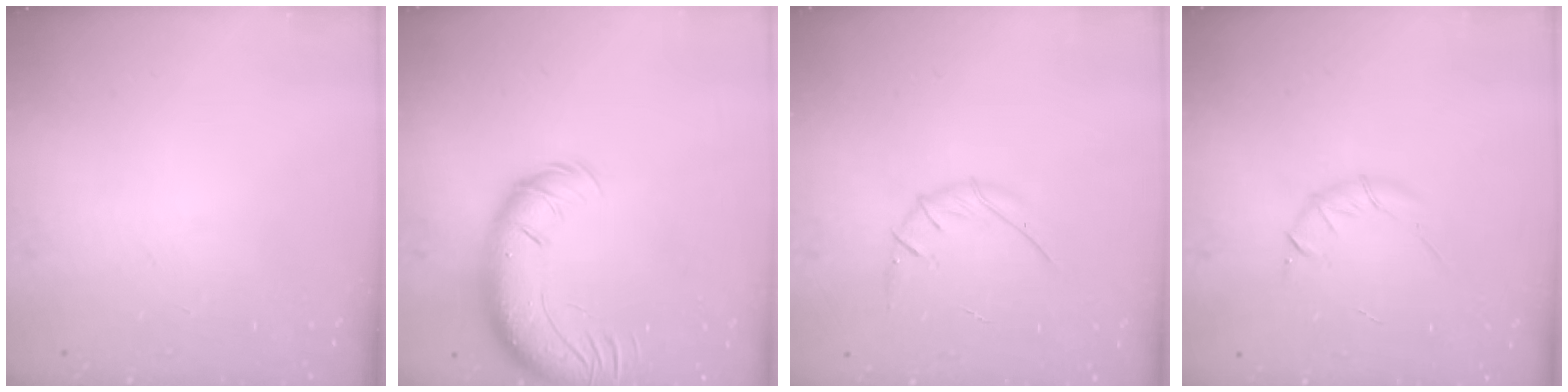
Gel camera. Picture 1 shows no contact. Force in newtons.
{"total": 13.9, "press": 13.5, "slide": 3.3}
{"total": 5.5, "press": 5.3, "slide": 1.6}
{"total": 5.6, "press": 5.4, "slide": 1.6}